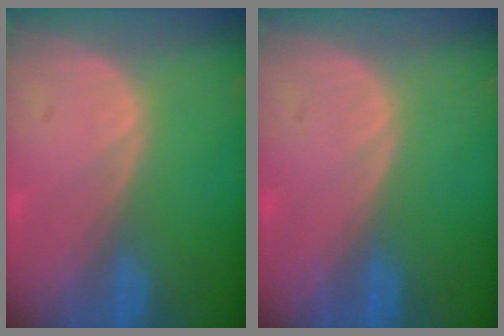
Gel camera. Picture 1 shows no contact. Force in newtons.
{"total": 0.0}